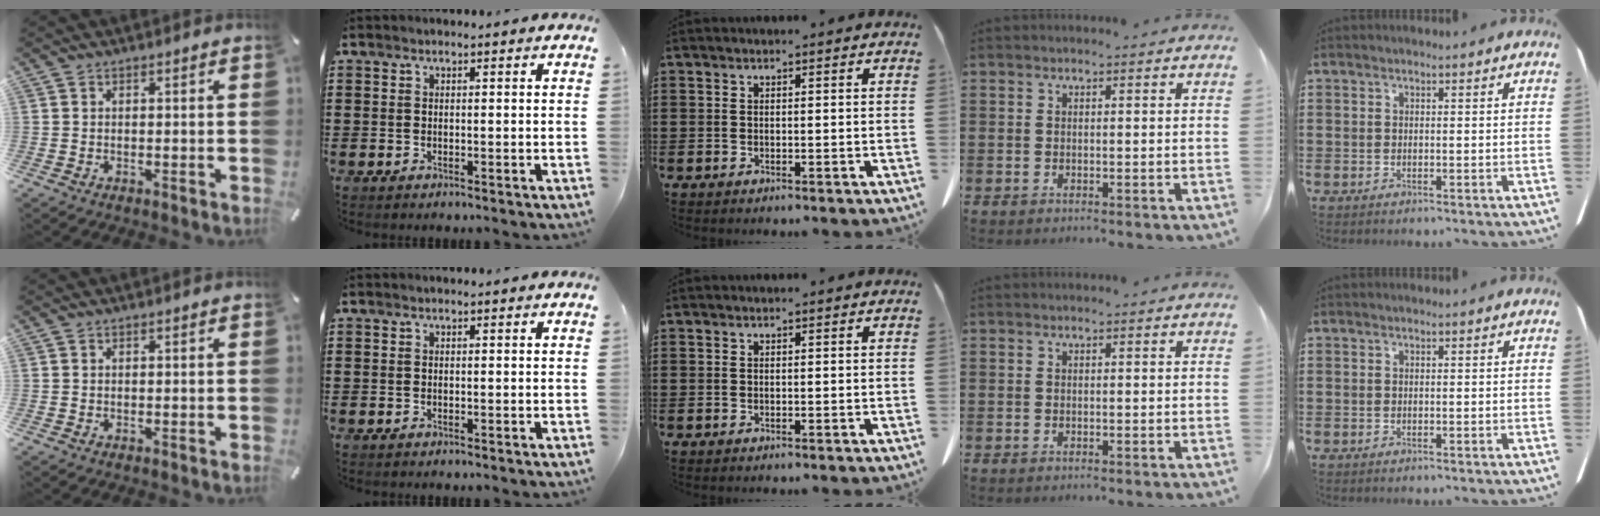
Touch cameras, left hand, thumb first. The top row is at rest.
{}